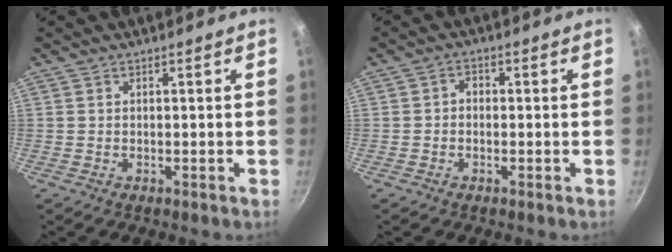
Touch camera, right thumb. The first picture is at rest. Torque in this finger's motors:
{"motor_torque": [-0.05, -0.01, -0.02, 0.06, 0.01]}